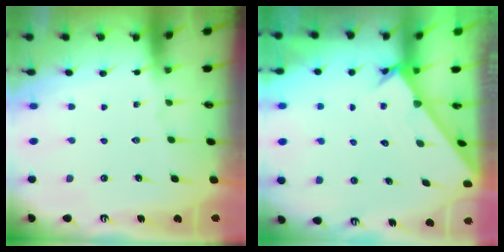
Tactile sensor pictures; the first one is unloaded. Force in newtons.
{"total": 1.7, "press": 1.7, "slide": 0.1}